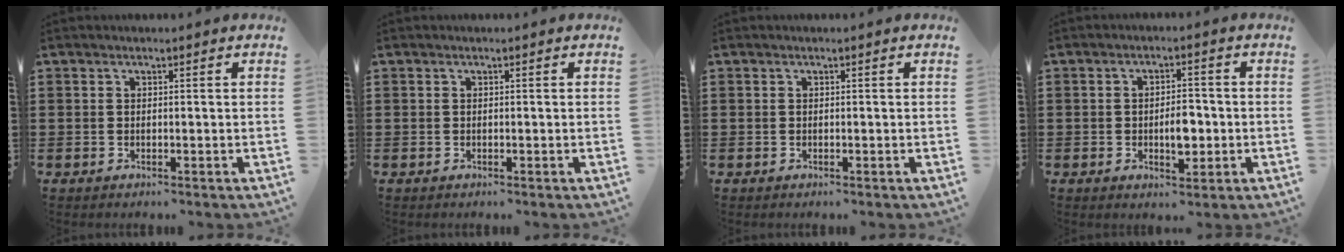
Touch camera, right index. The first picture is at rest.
{"total": 0.0}
{"total": 0.0}
{"total": 4.6, "force": [-0.8, 2.1, 4.0], "torque": [-0.065, 0.003, -0.016]}